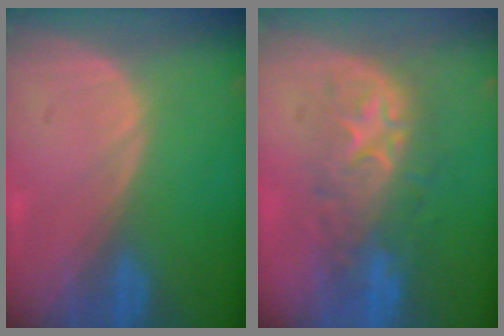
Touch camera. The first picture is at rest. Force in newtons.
{"total": 8.6, "press": 8.6, "slide": 0.5}